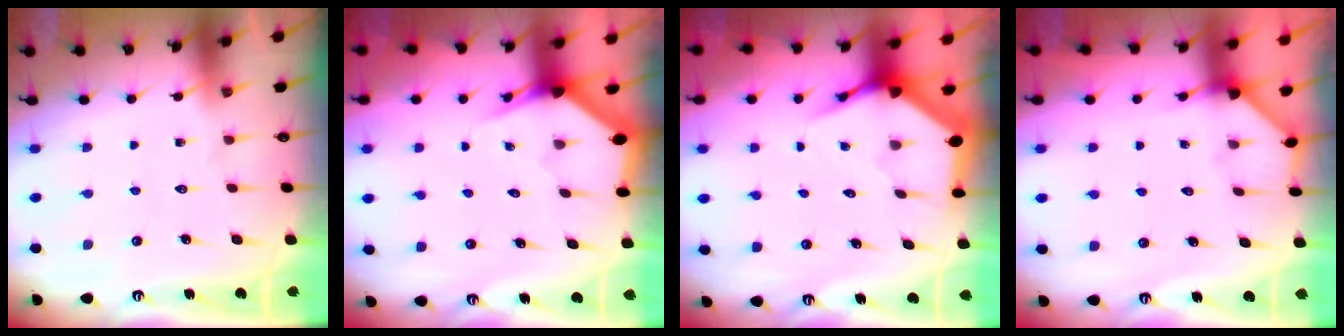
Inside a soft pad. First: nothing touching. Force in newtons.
{"total": 3.1, "press": 3.1, "slide": 0.1}
{"total": 4.7, "press": 4.6, "slide": 0.5}
{"total": 2.5, "press": 2.5, "slide": 0.4}